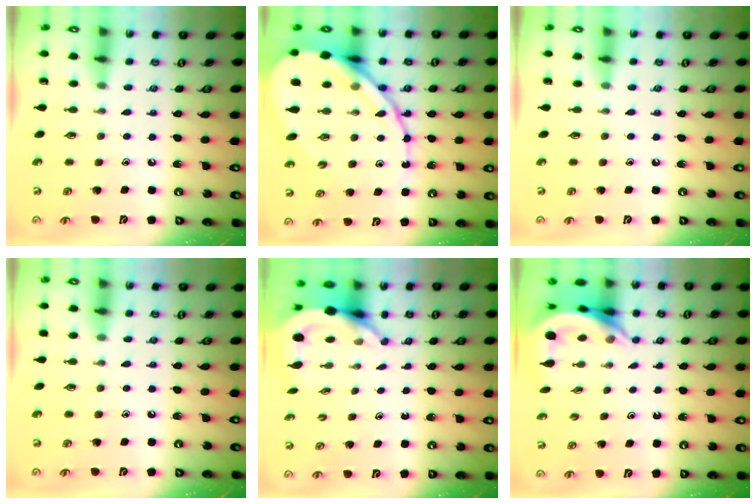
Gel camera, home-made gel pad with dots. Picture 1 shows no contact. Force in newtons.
{"total": 18.7, "press": 18.6, "slide": 2.1}
{"total": 0.0}
{"total": 3.0, "press": 2.9, "slide": 0.5}
{"total": 6.1, "press": 6.1, "slide": 1.0}
{"total": 5.9, "press": 5.9, "slide": 0.6}